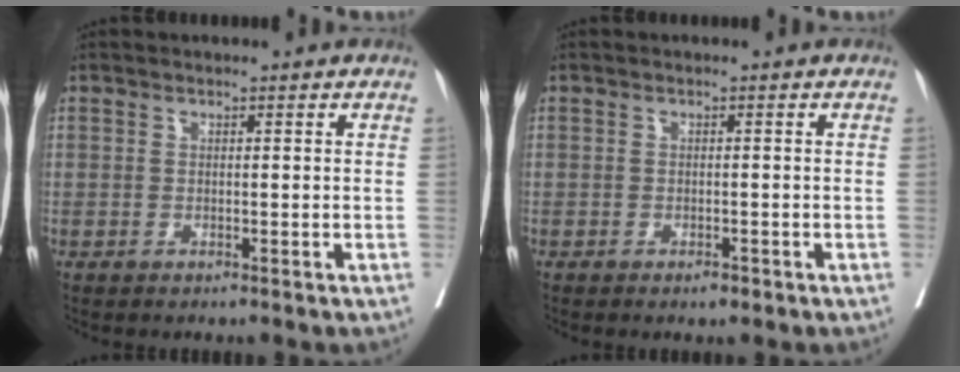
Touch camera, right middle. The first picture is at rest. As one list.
[{"total": 1.0, "force": [-0.7, 0.3, 0.8], "torque": [-0.013, -0.003, -0.006]}]